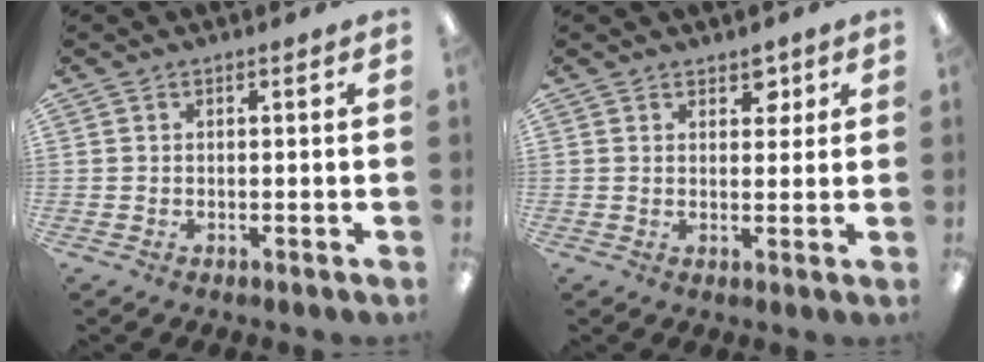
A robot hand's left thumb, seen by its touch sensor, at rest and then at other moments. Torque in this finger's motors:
{"motor_torque": [-0.08, 0.10, -0.01, 0.14, 0.01]}